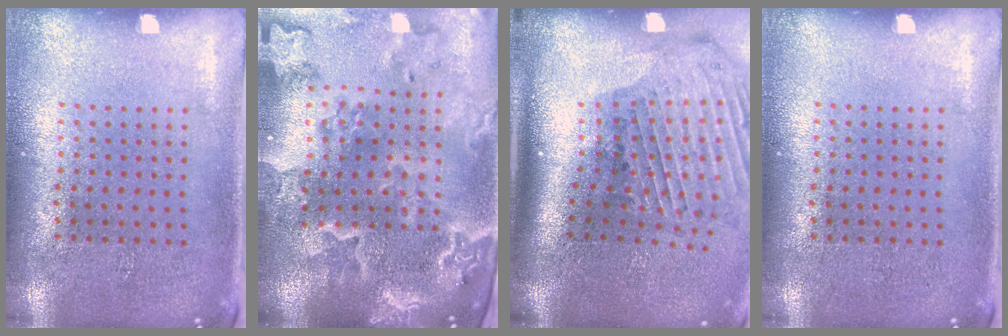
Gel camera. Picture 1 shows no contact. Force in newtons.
{"total": 4.2, "press": 3.5, "slide": 2.4}
{"total": 2.4, "press": 1.8, "slide": 1.6}
{"total": 0.0}